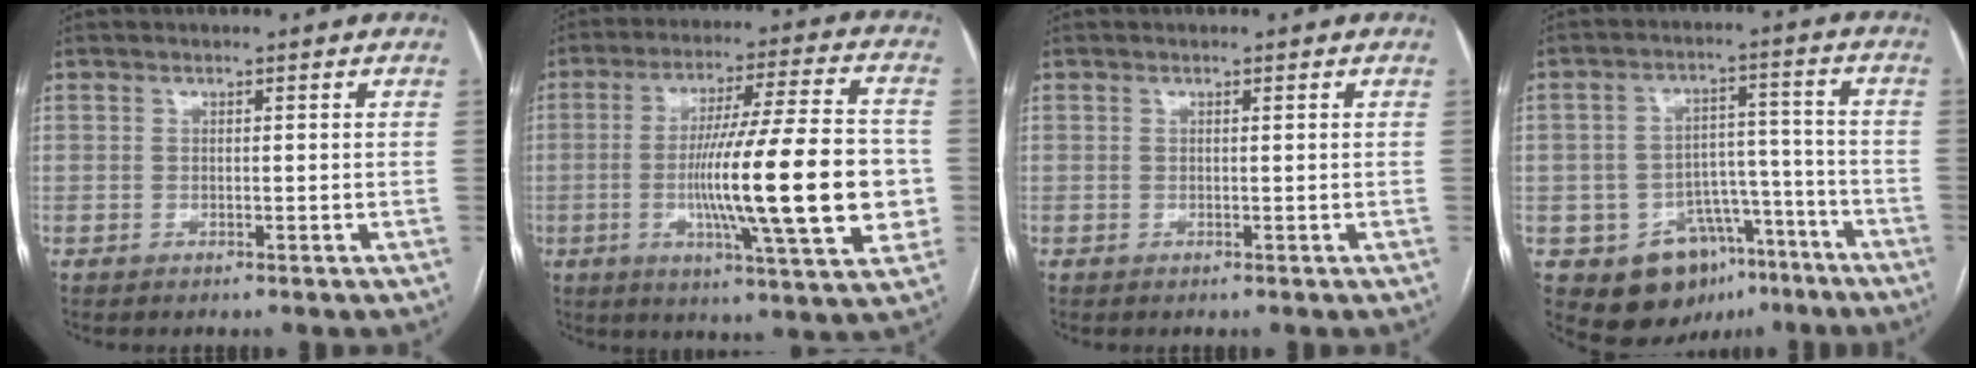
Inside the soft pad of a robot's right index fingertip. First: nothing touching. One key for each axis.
{"total": 20.9, "fx": -3.0, "fy": 1.6, "fz": 20.6, "tx": -0.301, "ty": 0.005, "tz": -0.046}
{"total": 0.0}
{"total": 12.5, "fx": -7.0, "fy": 9.1, "fz": 4.8, "tx": -0.050, "ty": 0.047, "tz": -0.091}